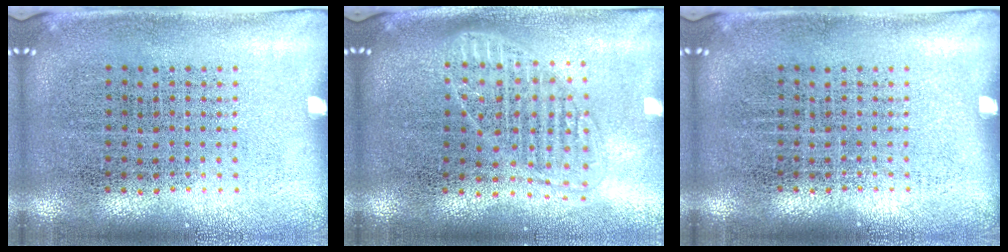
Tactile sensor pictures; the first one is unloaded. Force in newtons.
{"total": 1.7, "press": 1.5, "slide": 0.8}
{"total": 0.0}